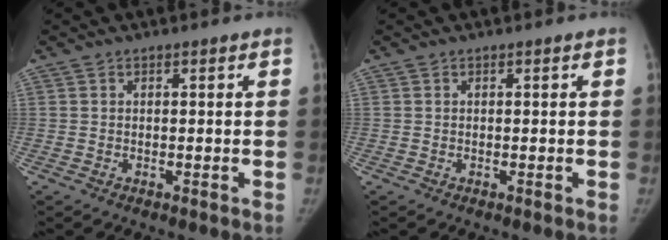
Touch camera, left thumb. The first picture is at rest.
{"total": 0.0}